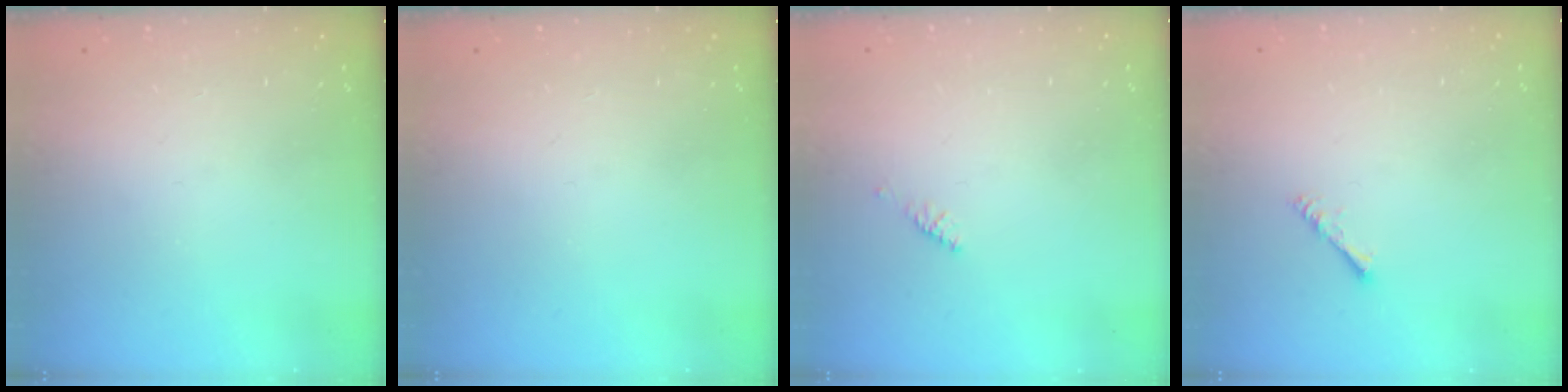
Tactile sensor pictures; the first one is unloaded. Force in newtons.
{"total": 0.0}
{"total": 2.4, "press": 2.3, "slide": 0.7}
{"total": 1.4, "press": 1.3, "slide": 0.3}